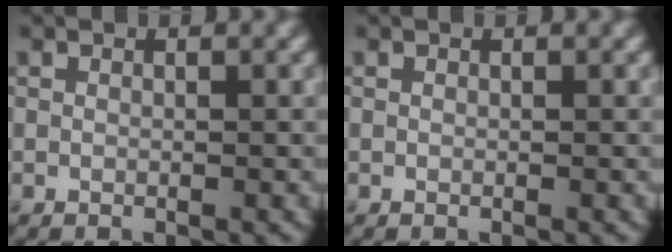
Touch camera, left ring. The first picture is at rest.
{"total": 0.0}